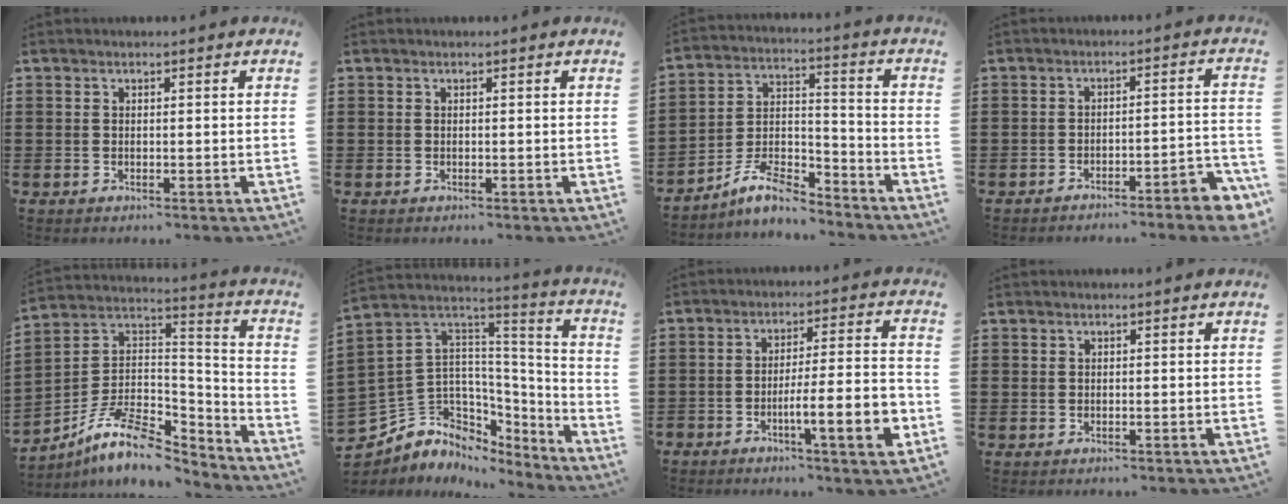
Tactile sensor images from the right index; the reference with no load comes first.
{"total": 0.0}
{"total": 9.0, "force": [-7.7, 2.5, 4.0], "torque": [-0.082, 0.019, -0.147]}
{"total": 3.7, "force": [-3.4, -0.1, 1.5], "torque": [-0.027, -0.006, -0.069]}
{"total": 10.9, "force": [-7.8, 4.3, 6.4], "torque": [-0.134, 0.014, -0.151]}
{"total": 7.5, "force": [-1.5, 7.3, 1.2], "torque": [-0.075, -0.025, -0.023]}
{"total": 9.0, "force": [-3.8, 1.4, 8.0], "torque": [-0.114, -0.006, -0.068]}
{"total": 0.0}